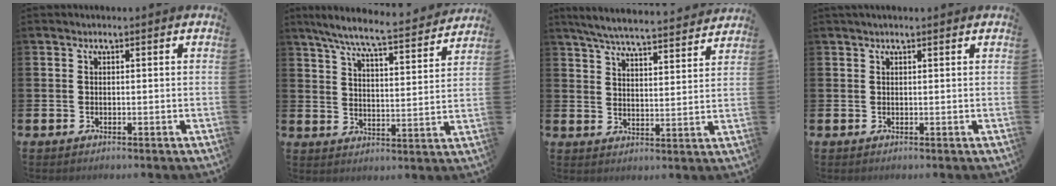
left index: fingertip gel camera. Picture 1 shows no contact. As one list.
[{"total": 7.7, "force": [7.1, 0.3, 3.0], "torque": [-0.080, -0.050, 0.119]}, {"total": 6.3, "force": [6.1, 0.4, 1.7], "torque": [-0.052, -0.042, 0.105]}, {"total": 0.6, "force": [0.5, 0.0, 0.3], "torque": [-0.006, 0.001, 0.008]}]